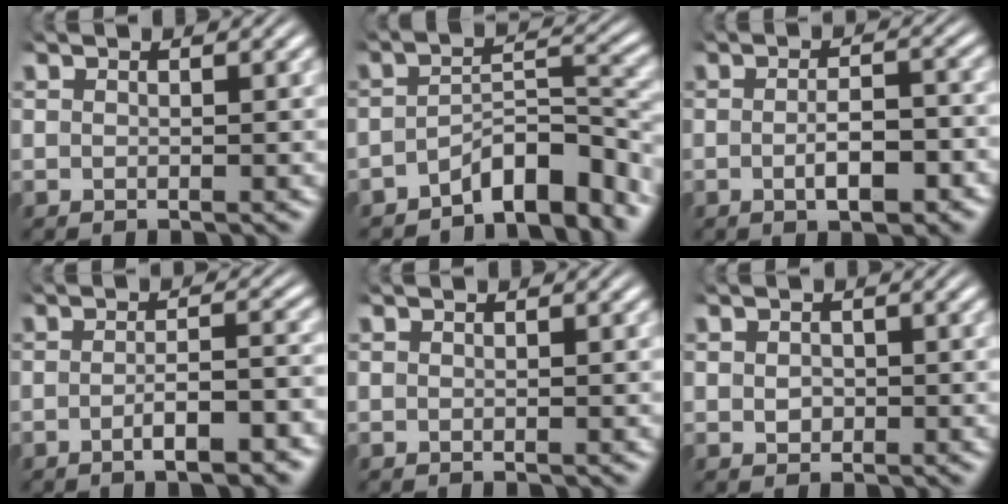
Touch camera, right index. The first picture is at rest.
{"total": 6.0, "force": [-4.3, 1.5, 3.9], "torque": [-0.045, -0.007, -0.067]}
{"total": 3.7, "force": [-1.8, 1.2, 3.0], "torque": [-0.042, -0.006, -0.030]}
{"total": 3.3, "force": [-2.2, 0.4, 2.4], "torque": [-0.038, -0.007, -0.037]}
{"total": 0.0}
{"total": 0.7, "force": [-0.1, 0.6, 0.5], "torque": [-0.014, -0.008, 0.005]}